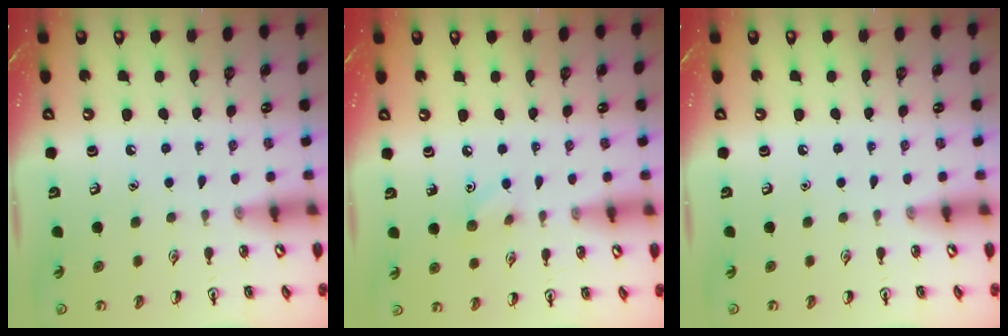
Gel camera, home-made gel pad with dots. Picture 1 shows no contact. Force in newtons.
{"total": 5.7, "press": 5.5, "slide": 1.7}
{"total": 0.0}